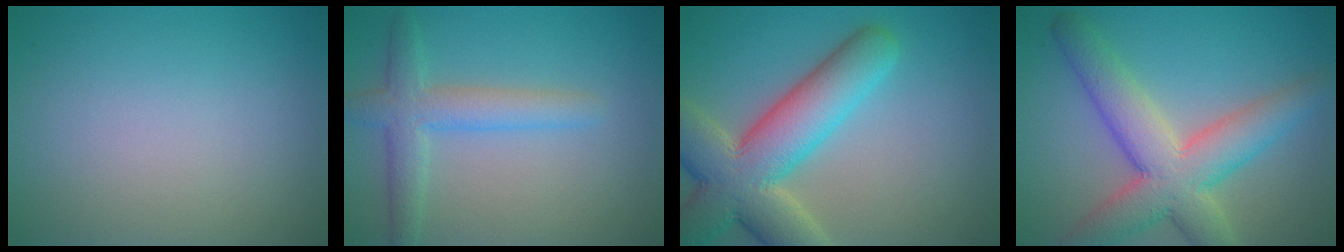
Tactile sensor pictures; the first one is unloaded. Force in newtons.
{"total": 3.9, "press": 3.9, "slide": 0.2}
{"total": 9.9, "press": 9.9, "slide": 0.8}
{"total": 8.0, "press": 8.0, "slide": 0.5}